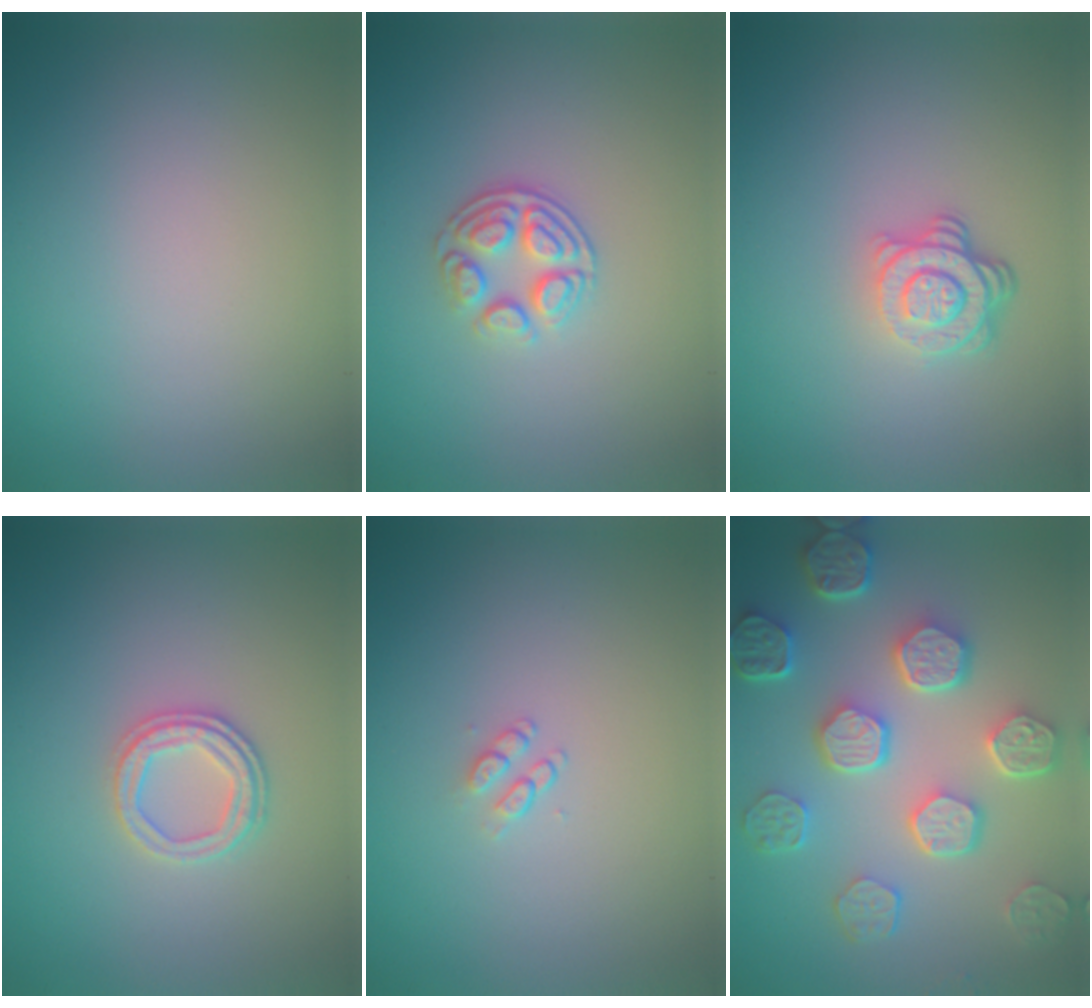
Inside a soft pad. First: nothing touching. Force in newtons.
{"total": 3.2, "press": 2.6, "slide": 2.0}
{"total": 3.8, "press": 2.7, "slide": 2.6}
{"total": 2.5, "press": 2.4, "slide": 0.8}
{"total": 1.1, "press": 0.7, "slide": 0.8}
{"total": 7.6, "press": 5.9, "slide": 4.9}